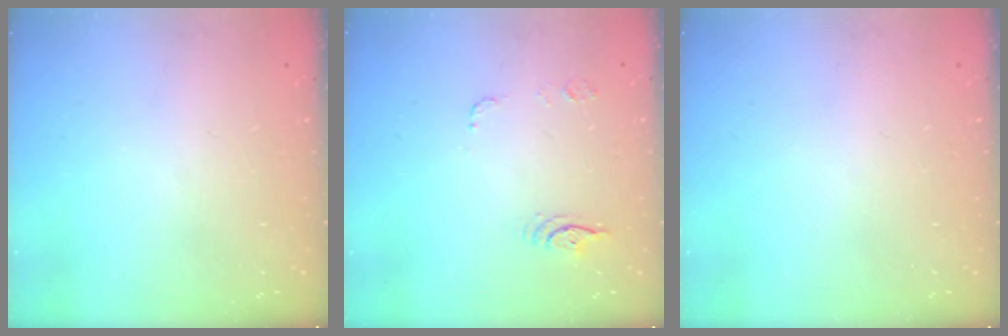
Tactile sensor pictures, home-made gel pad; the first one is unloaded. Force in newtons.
{"total": 6.0, "press": 6.0, "slide": 0.4}
{"total": 0.0}